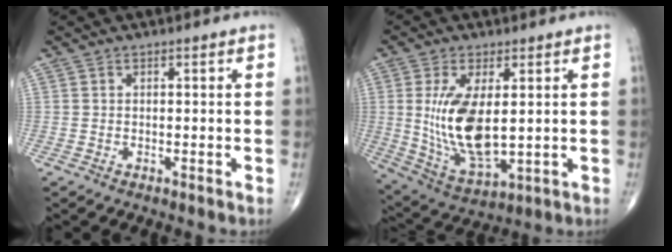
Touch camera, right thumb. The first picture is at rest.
{"total": 14.1, "force": [1.4, 6.4, 12.6], "torque": [-0.243, -0.024, 0.045]}